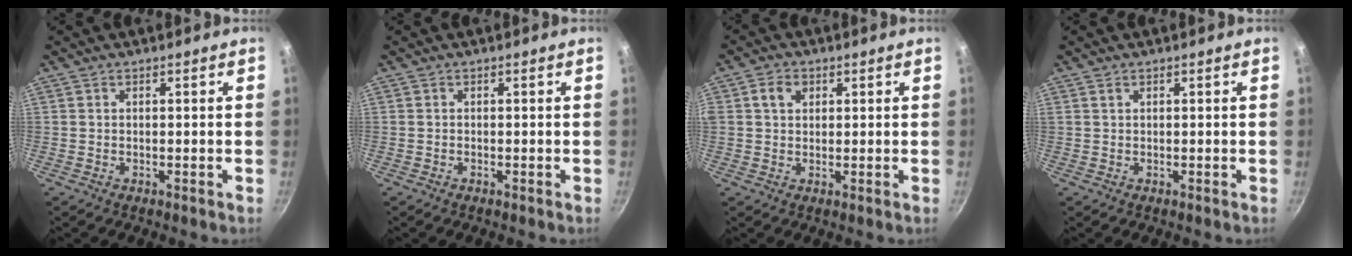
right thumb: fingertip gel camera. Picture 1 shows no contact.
{"total": 0.0}
{"total": 4.1, "force": [1.4, 3.1, 2.4], "torque": [-0.033, 0.004, 0.020]}
{"total": 0.5, "force": [0.4, 0.1, 0.4], "torque": [-0.006, 0.002, 0.008]}